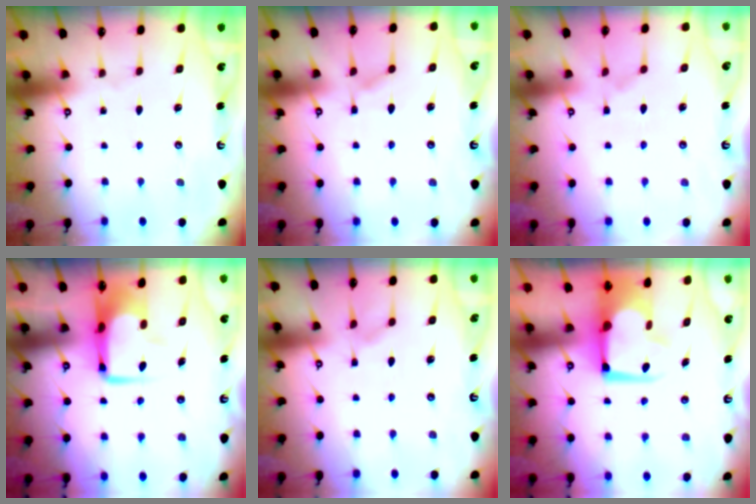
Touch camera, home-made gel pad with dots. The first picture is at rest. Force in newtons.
{"total": 5.0, "press": 5.0, "slide": 0.6}
{"total": 1.1, "press": 0.7, "slide": 0.9}
{"total": 7.1, "press": 7.0, "slide": 1.4}
{"total": 4.4, "press": 4.4, "slide": 0.5}
{"total": 9.5, "press": 9.5, "slide": 1.0}